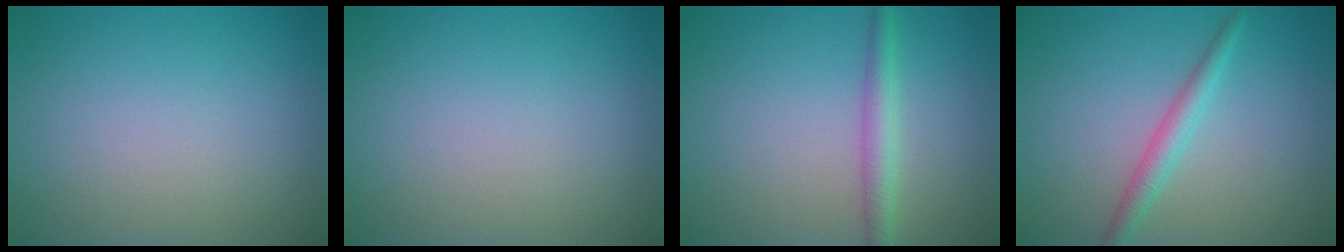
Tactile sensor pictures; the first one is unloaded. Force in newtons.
{"total": 0.0}
{"total": 2.4, "press": 2.4, "slide": 0.0}
{"total": 2.3, "press": 2.3, "slide": 0.0}